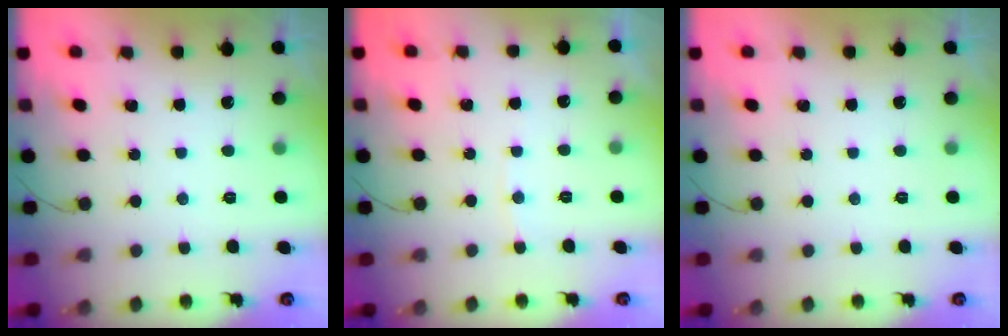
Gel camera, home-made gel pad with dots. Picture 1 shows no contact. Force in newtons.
{"total": 2.9, "press": 2.9, "slide": 0.3}
{"total": 0.0}